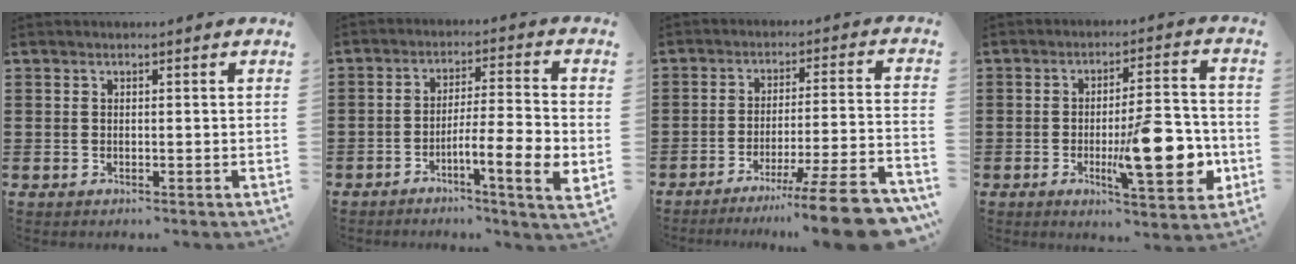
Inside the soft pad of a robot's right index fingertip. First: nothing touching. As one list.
[{"total": 8.1, "force": [-3.4, 0.9, 7.3], "torque": [-0.113, -0.005, -0.059]}, {"total": 10.6, "force": [-8.2, -0.4, 6.8], "torque": [-0.096, 0.009, -0.153]}, {"total": 13.4, "force": [-3.2, 3.7, 12.5], "torque": [-0.185, -0.007, -0.050]}]